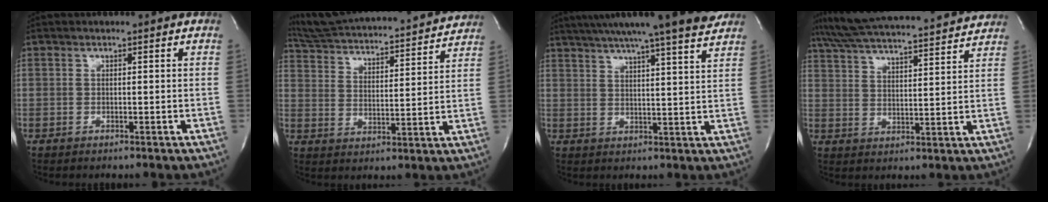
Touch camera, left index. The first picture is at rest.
{"total": 22.1, "force": [20.9, 2.0, 7.2], "torque": [-0.125, -0.003, 0.295]}
{"total": 17.7, "force": [15.1, -0.3, 9.2], "torque": [-0.157, 0.010, 0.204]}
{"total": 21.2, "force": [19.6, 1.2, 7.9], "torque": [-0.142, 0.018, 0.278]}